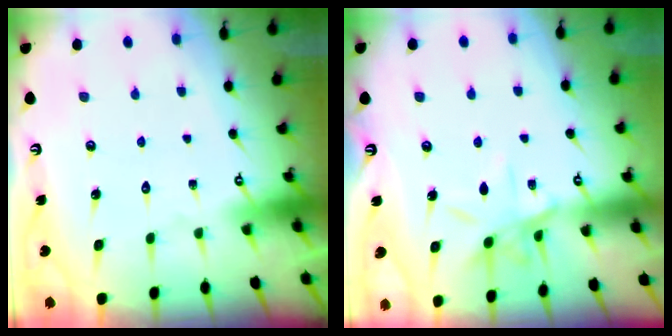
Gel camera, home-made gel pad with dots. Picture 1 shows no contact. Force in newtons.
{"total": 8.5, "press": 8.5, "slide": 0.6}